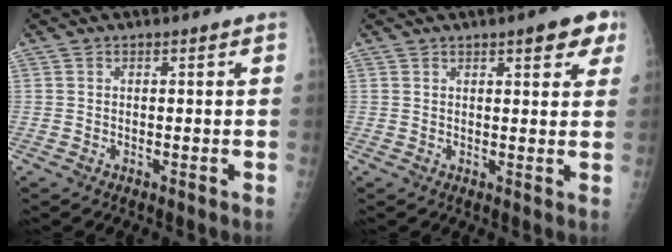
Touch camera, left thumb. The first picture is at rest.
{"total": 5.6, "force": [3.1, 1.9, 4.2], "torque": [-0.032, -0.009, 0.033]}